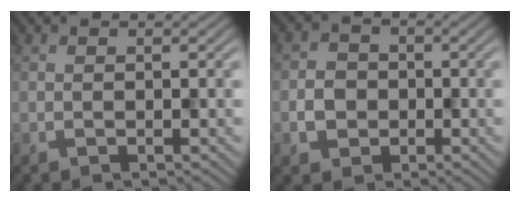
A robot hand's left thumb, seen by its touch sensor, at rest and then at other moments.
{"total": 2.5, "force": [-0.6, 2.4, 0.4], "torque": [-0.006, 0.001, -0.014]}